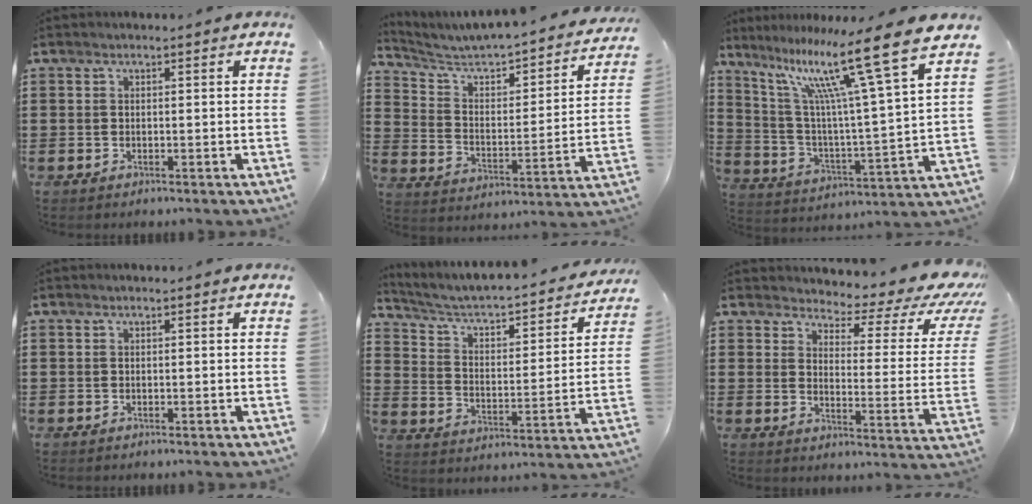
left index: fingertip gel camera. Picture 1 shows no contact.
{"total": 3.5, "force": [2.9, 1.2, 1.6], "torque": [-0.053, -0.034, 0.036]}
{"total": 15.6, "force": [10.6, 0.9, 11.4], "torque": [-0.228, -0.072, 0.162]}
{"total": 0.0}
{"total": 3.5, "force": [2.6, 1.1, 2.0], "torque": [-0.055, -0.030, 0.032]}
{"total": 4.4, "force": [3.5, 1.4, 2.2], "torque": [-0.049, -0.033, 0.053]}